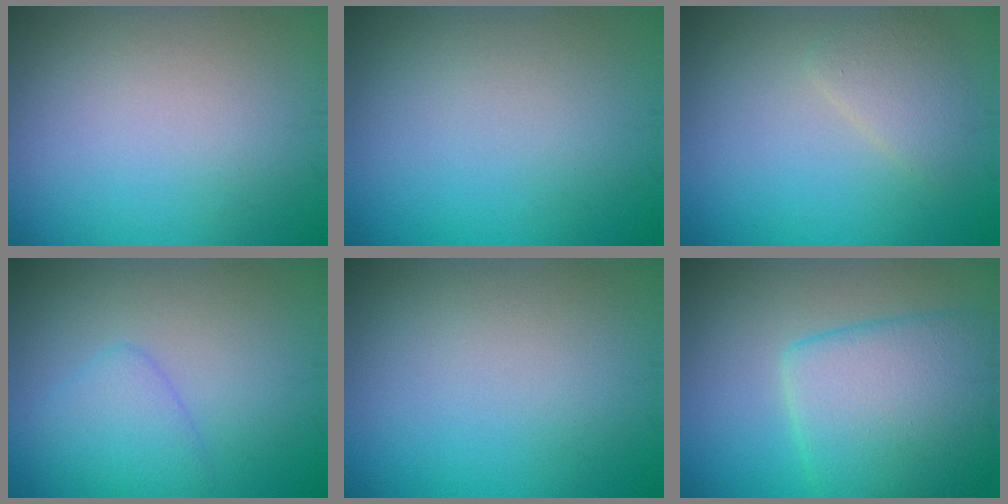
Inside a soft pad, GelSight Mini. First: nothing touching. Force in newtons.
{"total": 0.0}
{"total": 2.1, "press": 2.1, "slide": 0.1}
{"total": 2.7, "press": 2.7, "slide": 0.0}
{"total": 0.0}
{"total": 8.2, "press": 8.2, "slide": 0.6}